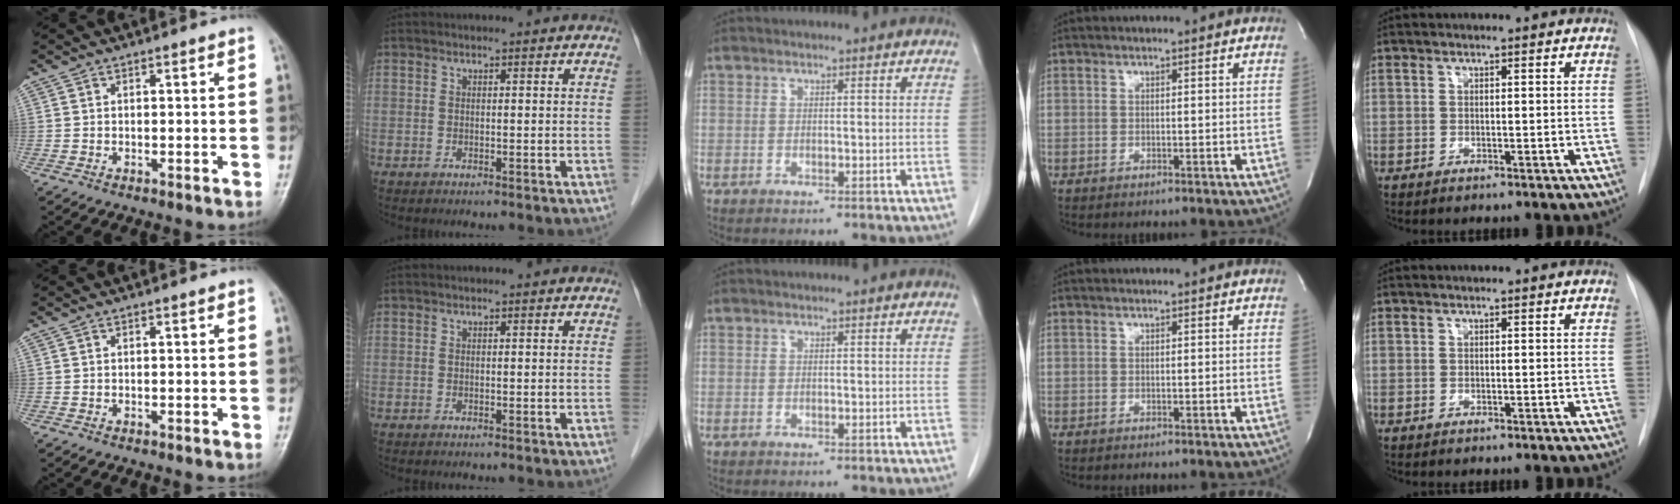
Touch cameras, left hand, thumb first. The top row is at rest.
{}